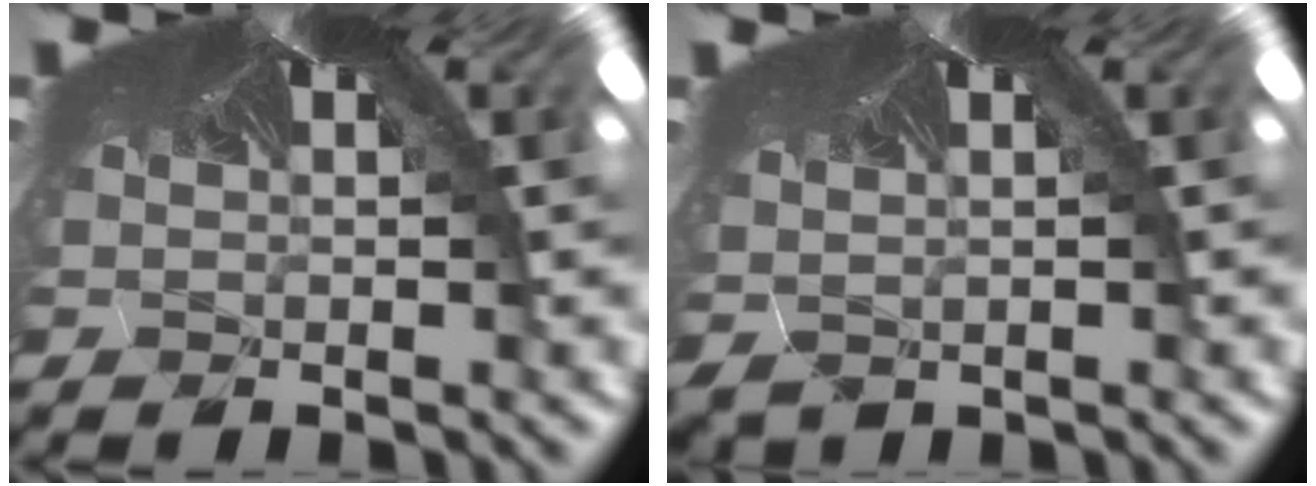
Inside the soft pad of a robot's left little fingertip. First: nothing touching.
{"total": 1.3, "force": [-1.0, 0.6, -0.4], "torque": [-0.012, -0.022, 0.005]}